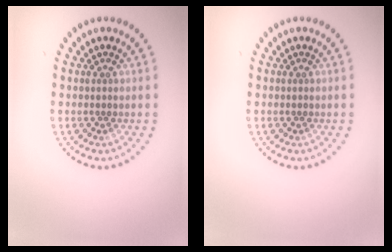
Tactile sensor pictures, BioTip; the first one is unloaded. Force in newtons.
{"total": 0.0}